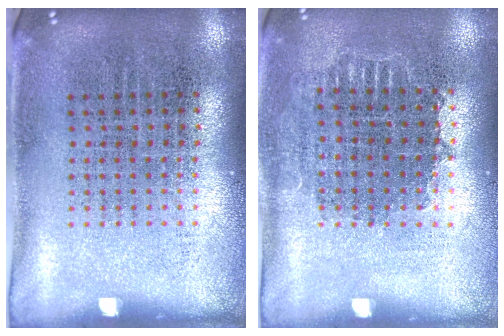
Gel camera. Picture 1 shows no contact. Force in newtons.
{"total": 0.9, "press": 0.8, "slide": 0.2}